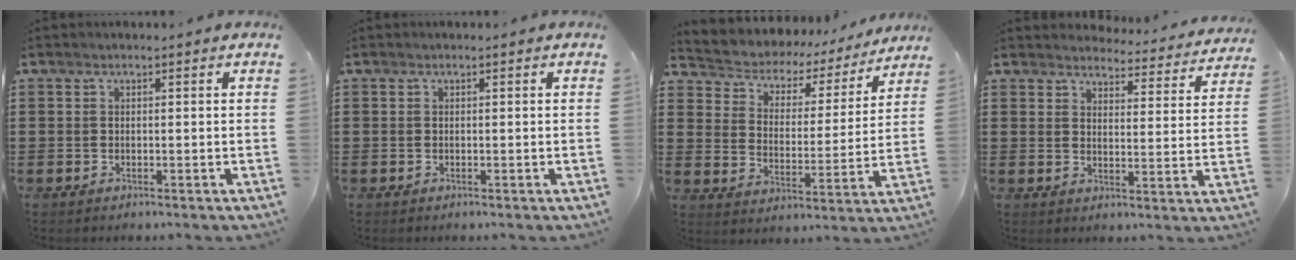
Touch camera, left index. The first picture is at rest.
{"total": 0.0}
{"total": 3.8, "force": [3.4, 1.6, 0.4], "torque": [-0.033, -0.027, 0.048]}
{"total": 4.2, "force": [4.2, 0.2, 0.3], "torque": [-0.018, -0.033, 0.071]}